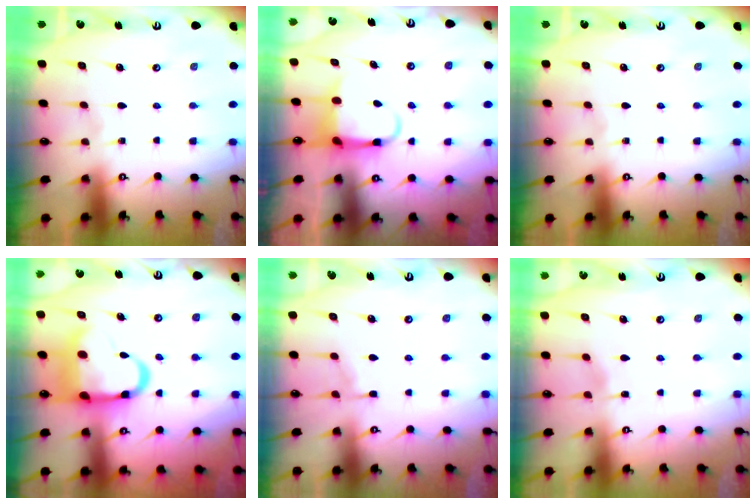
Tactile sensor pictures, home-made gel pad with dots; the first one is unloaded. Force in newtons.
{"total": 4.4, "press": 4.4, "slide": 0.2}
{"total": 0.0}
{"total": 14.7, "press": 14.6, "slide": 1.6}
{"total": 3.5, "press": 3.5, "slide": 0.6}
{"total": 3.0, "press": 2.9, "slide": 0.3}